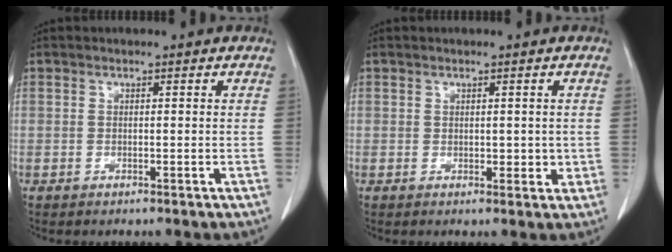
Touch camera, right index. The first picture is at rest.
{"total": 2.0, "force": [0.0, 1.4, 1.4], "torque": [-0.013, 0.000, 0.000]}